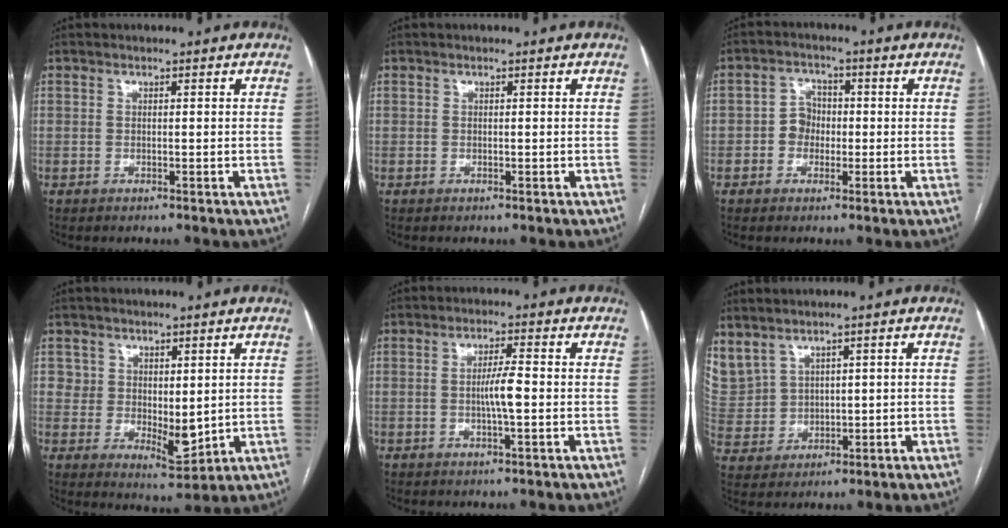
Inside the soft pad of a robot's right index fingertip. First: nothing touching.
{"total": 0.0}
{"total": 3.9, "force": [-0.7, 3.3, 1.9], "torque": [-0.032, 0.016, -0.013]}
{"total": 5.6, "force": [1.1, 4.0, 3.8], "torque": [-0.054, -0.014, 0.034]}
{"total": 4.0, "force": [-0.4, 0.2, 3.9], "torque": [-0.072, -0.002, -0.008]}
{"total": 10.2, "force": [5.8, 7.4, 3.8], "torque": [-0.135, 0.025, 0.149]}